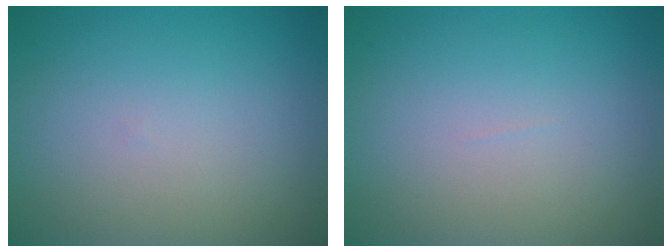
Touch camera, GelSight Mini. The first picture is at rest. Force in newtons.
{"total": 0.0}